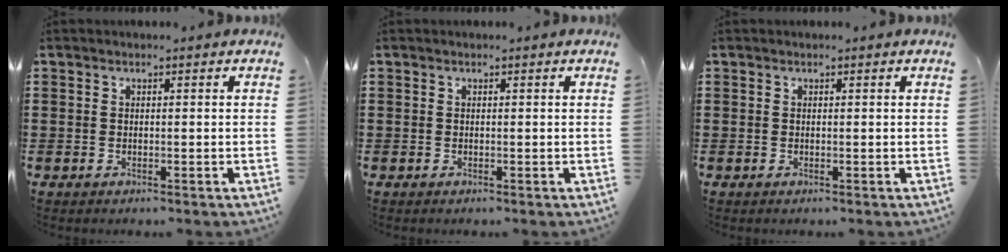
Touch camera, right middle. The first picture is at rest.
{"total": 0.0}
{"total": 0.0}